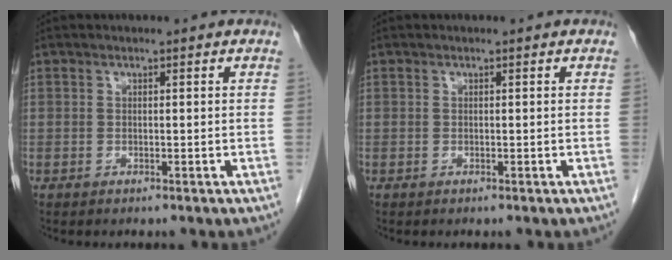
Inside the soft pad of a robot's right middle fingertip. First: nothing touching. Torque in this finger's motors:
{"motor_torque": [-0.01, 0.00, 0.02, 0.01]}